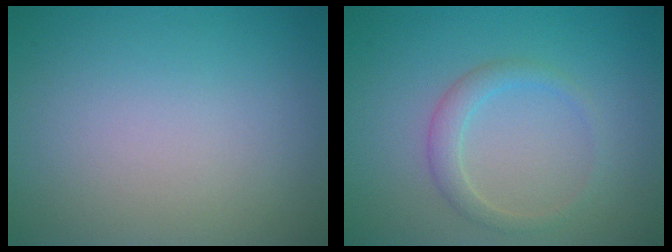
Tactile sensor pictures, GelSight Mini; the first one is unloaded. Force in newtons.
{"total": 1.9, "press": 1.9, "slide": 0.1}